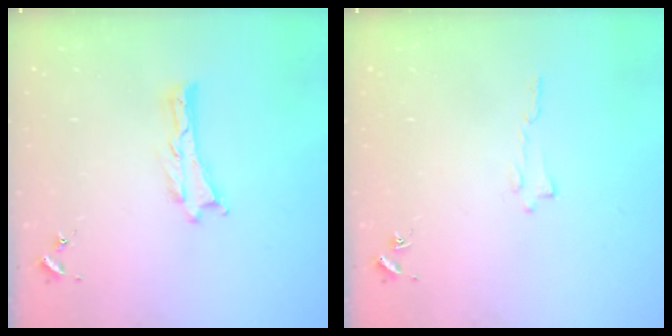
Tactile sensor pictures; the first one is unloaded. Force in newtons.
{"total": 0.0}